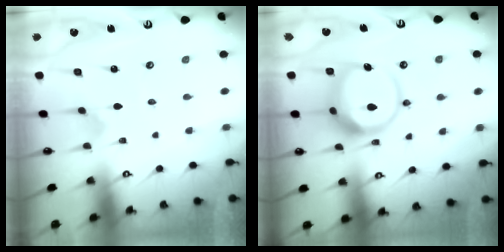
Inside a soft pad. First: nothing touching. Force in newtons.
{"total": 13.6, "press": 13.5, "slide": 1.5}